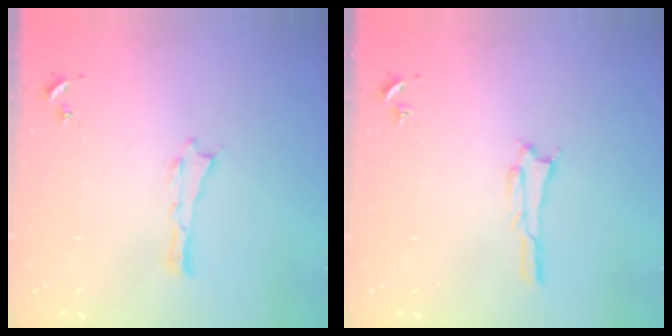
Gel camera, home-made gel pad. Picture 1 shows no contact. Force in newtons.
{"total": 1.1, "press": 1.1, "slide": 0.1}